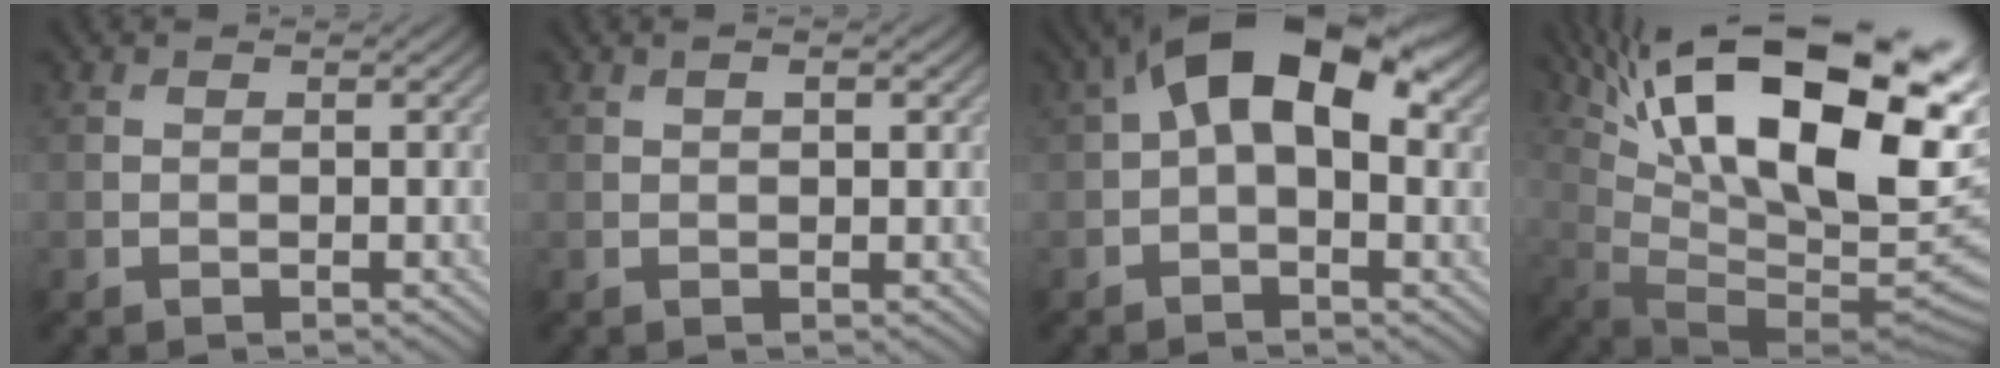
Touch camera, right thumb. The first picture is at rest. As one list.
[{"total": 2.0, "force": [0.8, 0.8, 1.7], "torque": [-0.027, -0.001, 0.016]}, {"total": 12.8, "force": [3.4, 6.9, 10.2], "torque": [-0.172, 0.018, 0.047]}, {"total": 22.1, "force": [9.8, 7.5, 18.3], "torque": [-0.275, 0.040, 0.164]}]